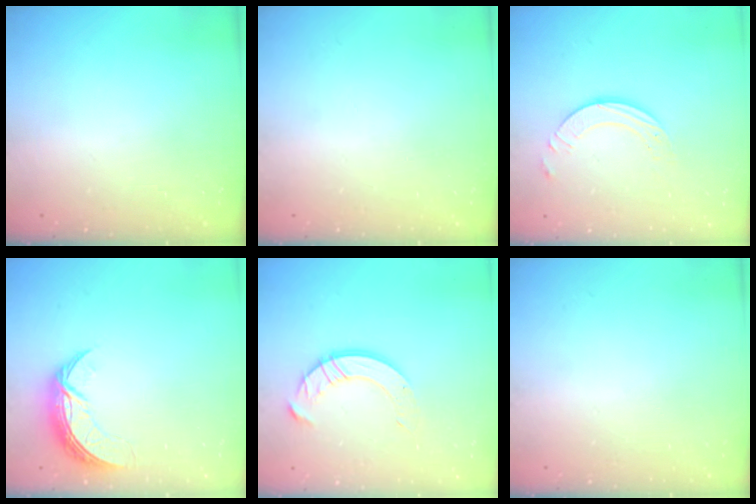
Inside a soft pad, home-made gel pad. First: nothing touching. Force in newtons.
{"total": 0.0}
{"total": 6.9, "press": 6.9, "slide": 0.7}
{"total": 7.7, "press": 7.6, "slide": 0.7}
{"total": 10.5, "press": 10.5, "slide": 0.9}
{"total": 0.0}